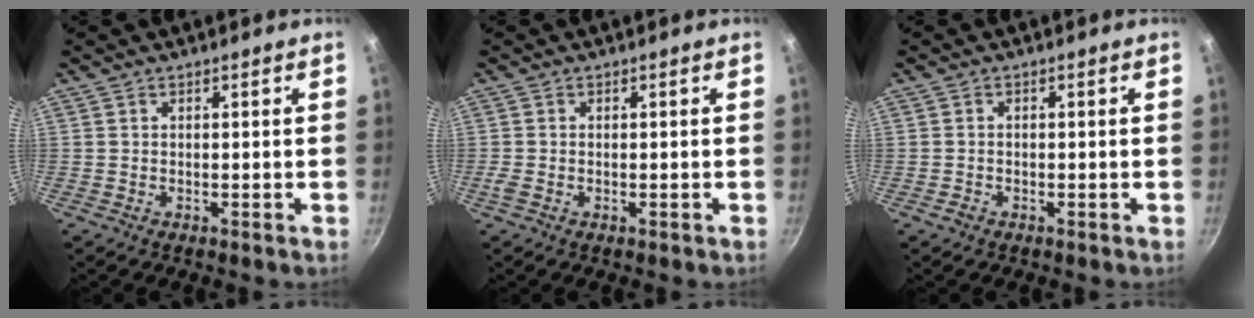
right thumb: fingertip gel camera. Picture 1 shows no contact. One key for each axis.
{"total": 1.5, "fx": -0.4, "fy": 0.8, "fz": 1.2, "tx": -0.030, "ty": 0.001, "tz": -0.010}
{"total": 1.3, "fx": -0.8, "fy": 0.9, "fz": 0.4, "tx": -0.006, "ty": 0.007, "tz": -0.014}